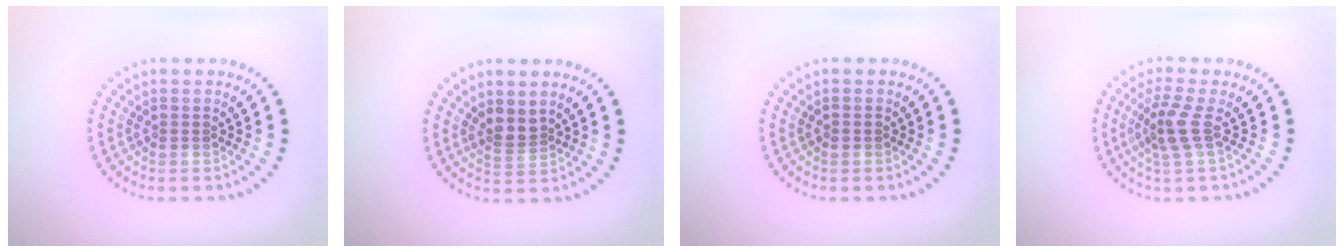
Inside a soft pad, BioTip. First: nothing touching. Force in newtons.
{"total": 1.9, "press": 1.4, "slide": 1.3}
{"total": 0.8, "press": 0.8, "slide": 0.2}
{"total": 2.8, "press": 2.1, "slide": 1.9}